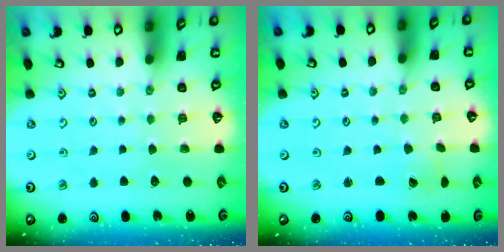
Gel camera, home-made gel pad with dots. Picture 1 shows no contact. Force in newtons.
{"total": 1.8, "press": 1.8, "slide": 0.1}